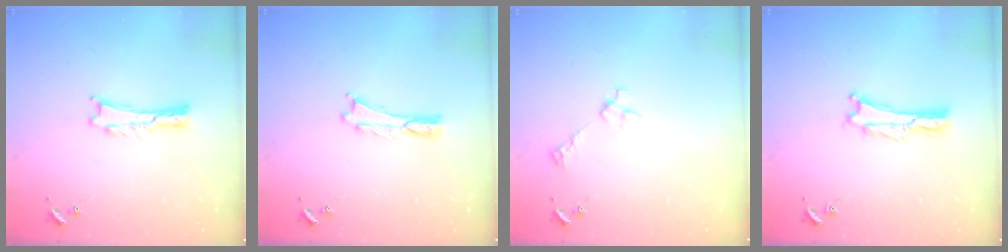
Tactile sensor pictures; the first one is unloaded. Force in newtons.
{"total": 0.0}
{"total": 2.6, "press": 2.6, "slide": 0.3}
{"total": 0.0}